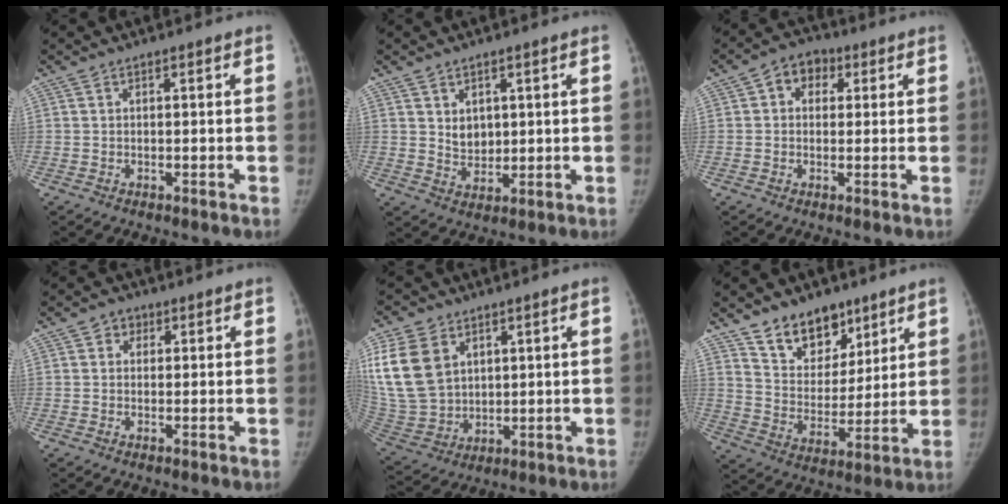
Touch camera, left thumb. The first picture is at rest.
{"total": 4.2, "force": [1.4, 3.3, 2.3], "torque": [-0.018, -0.021, 0.031]}
{"total": 5.9, "force": [1.8, 4.6, 3.1], "torque": [-0.017, 0.006, 0.019]}
{"total": 2.5, "force": [1.0, 2.2, 0.9], "torque": [0.003, 0.000, 0.008]}
{"total": 17.5, "force": [6.3, 12.7, 10.2], "torque": [-0.208, -0.014, 0.142]}
{"total": 12.9, "force": [9.1, 7.8, 4.7], "torque": [-0.027, -0.068, 0.164]}